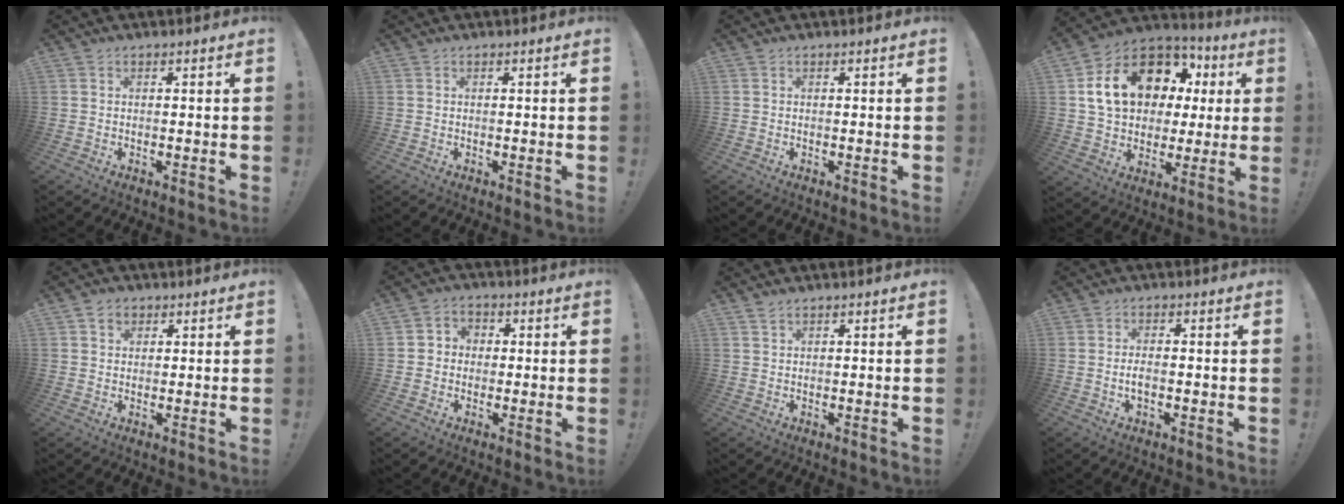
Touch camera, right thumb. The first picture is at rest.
{"total": 0.0}
{"total": 0.0}
{"total": 19.5, "force": [6.5, 14.1, 11.8], "torque": [-0.190, -0.014, 0.139]}
{"total": 2.9, "force": [1.5, 2.3, 0.9], "torque": [-0.009, 0.000, 0.026]}
{"total": 4.1, "force": [-0.6, 3.9, 1.1], "torque": [-0.019, 0.011, -0.010]}
{"total": 1.1, "force": [0.9, 0.3, 0.3], "torque": [-0.011, 0.002, 0.019]}
{"total": 2.8, "force": [-0.7, 1.2, 2.5], "torque": [-0.051, 0.003, -0.015]}